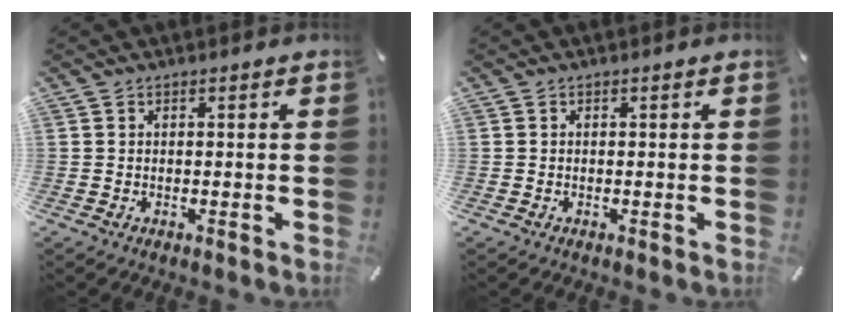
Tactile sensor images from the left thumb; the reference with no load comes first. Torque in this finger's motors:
{"motor_torque": [-0.09, -0.04, -0.25, -0.10, 0.00]}